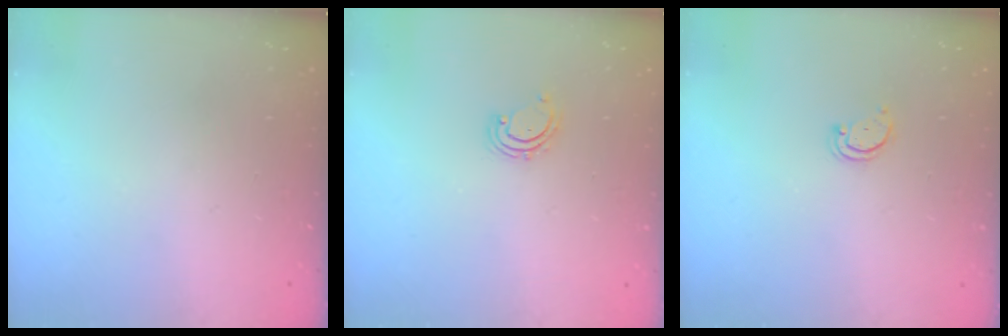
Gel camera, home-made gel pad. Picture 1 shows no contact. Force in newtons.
{"total": 2.7, "press": 2.6, "slide": 0.5}
{"total": 2.2, "press": 2.1, "slide": 0.4}